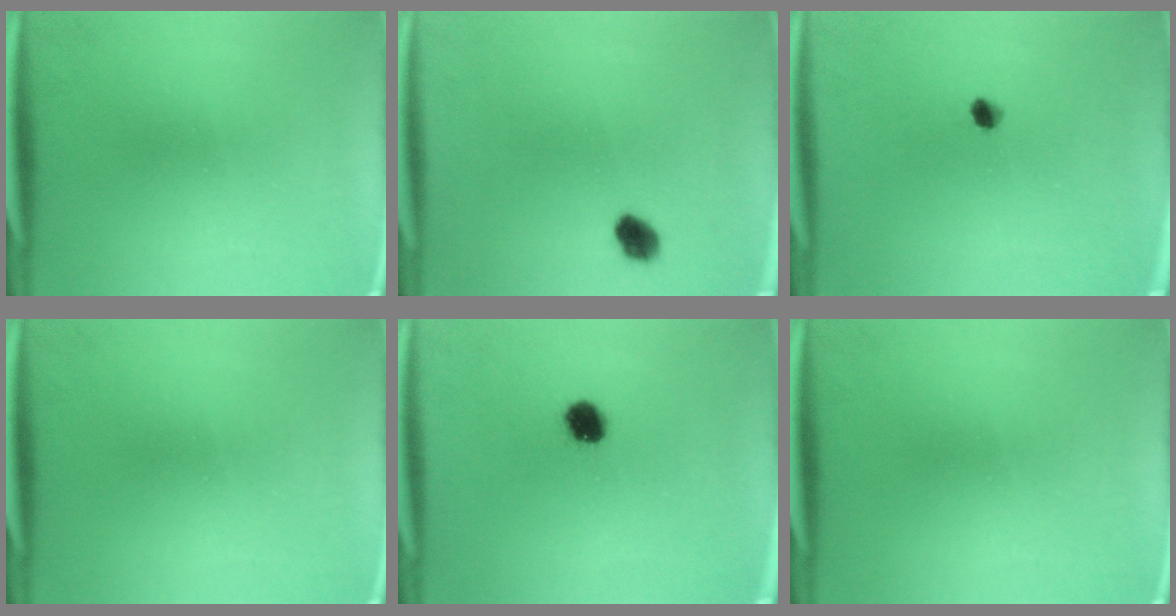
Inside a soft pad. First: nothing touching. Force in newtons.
{"total": 3.9}
{"total": 1.9}
{"total": 0.0}
{"total": 5.2}
{"total": 0.0}